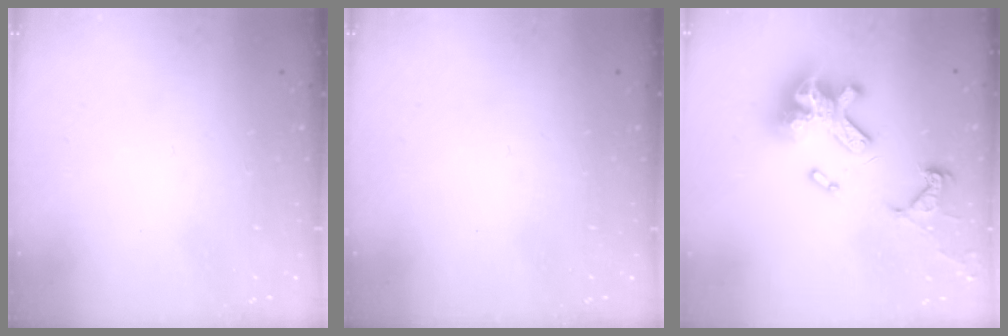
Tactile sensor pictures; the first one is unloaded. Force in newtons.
{"total": 0.0}
{"total": 18.3, "press": 18.1, "slide": 2.1}